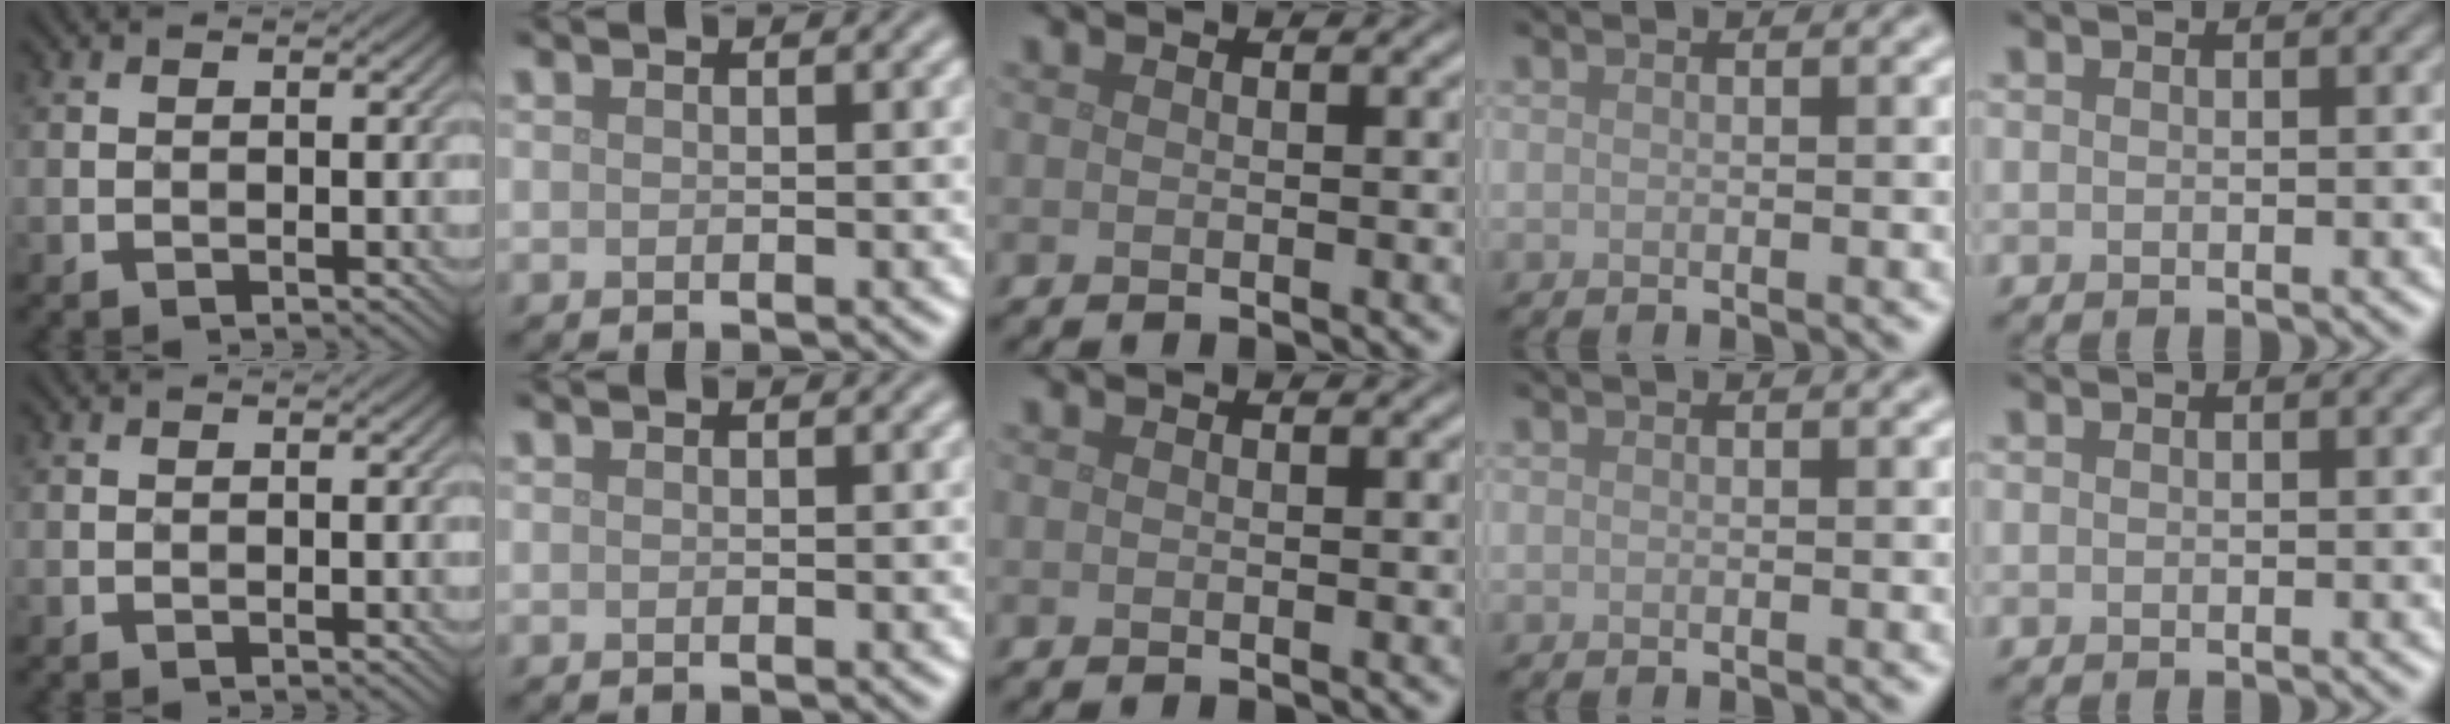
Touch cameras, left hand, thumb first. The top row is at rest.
{}